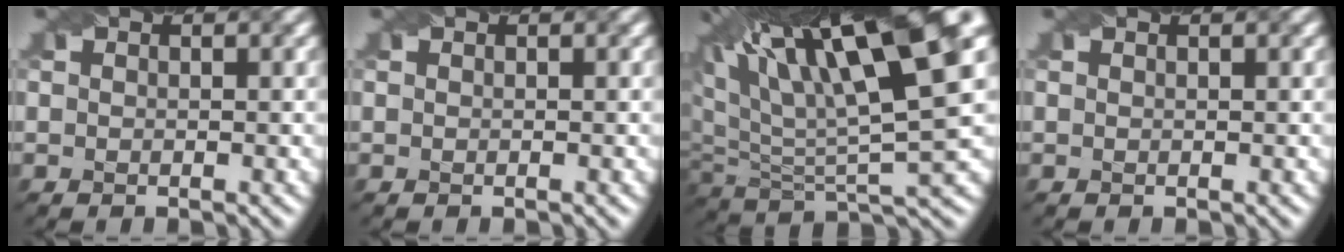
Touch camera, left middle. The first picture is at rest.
{"total": 0.0}
{"total": 15.5, "force": [8.1, 3.7, 12.7], "torque": [-0.222, 0.016, 0.141]}
{"total": 1.3, "force": [0.8, 0.5, 0.8], "torque": [-0.004, -0.004, -0.002]}